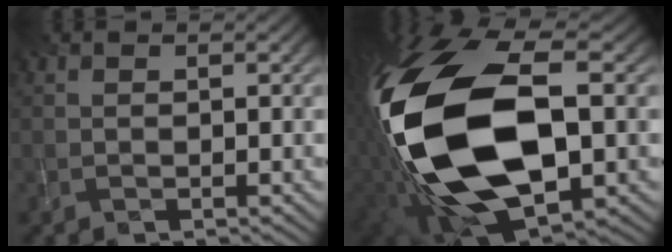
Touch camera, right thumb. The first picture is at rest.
{"total": 21.5, "force": [-1.2, 12.5, 17.4], "torque": [-0.408, -0.055, -0.006]}